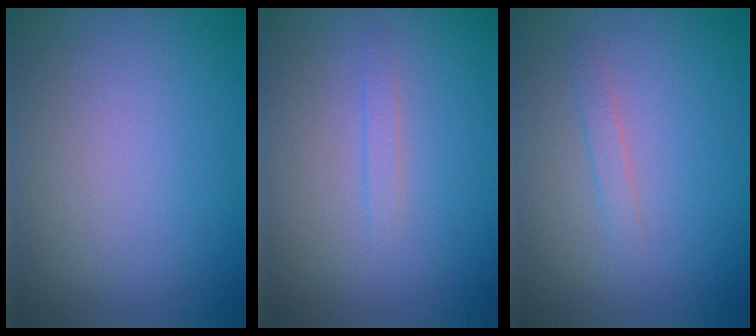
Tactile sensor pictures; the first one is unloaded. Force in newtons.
{"total": 0.9, "press": 0.8, "slide": 0.1}
{"total": 0.9, "press": 0.9, "slide": 0.1}